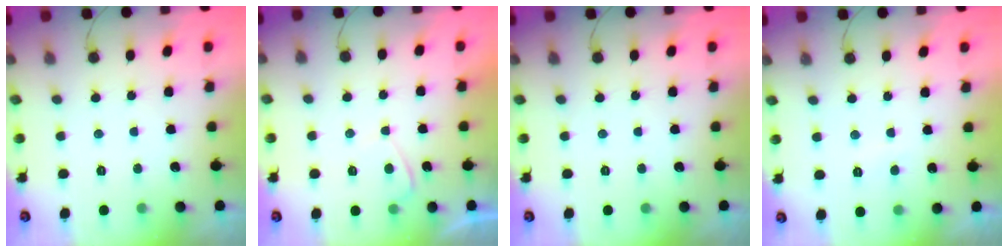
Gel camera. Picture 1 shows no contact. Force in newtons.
{"total": 1.0, "press": 0.8, "slide": 0.6}
{"total": 0.0}
{"total": 0.0}